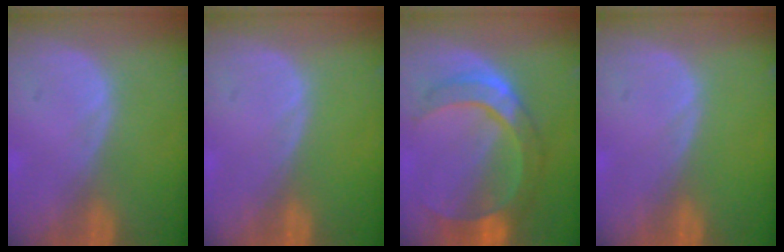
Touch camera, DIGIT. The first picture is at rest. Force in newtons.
{"total": 0.0}
{"total": 8.3, "press": 8.3, "slide": 0.5}
{"total": 0.0}